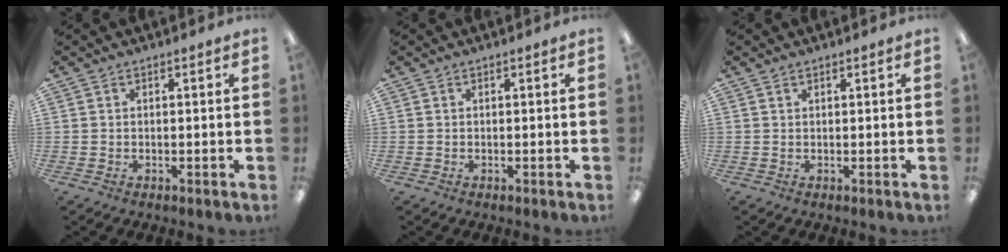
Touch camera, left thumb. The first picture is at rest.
{"total": 0.0}
{"total": 0.7, "force": [0.5, 0.3, 0.4], "torque": [-0.008, 0.001, 0.010]}